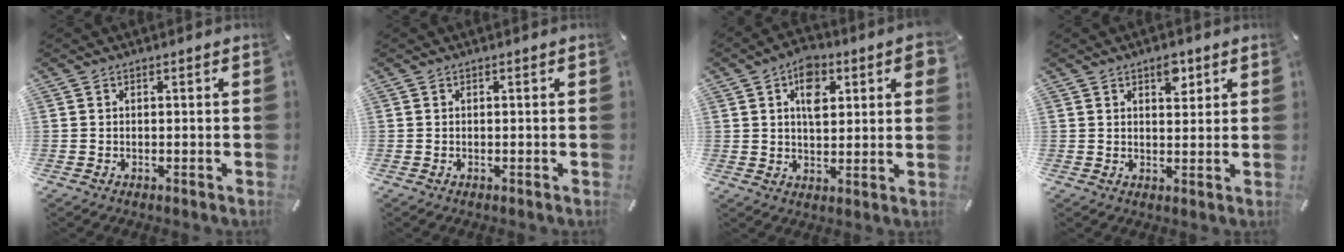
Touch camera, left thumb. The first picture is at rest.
{"total": 0.0}
{"total": 8.5, "force": [3.6, 5.0, 5.9], "torque": [-0.079, -0.007, 0.057]}
{"total": 4.3, "force": [2.5, 2.5, 2.5], "torque": [-0.015, -0.013, 0.037]}